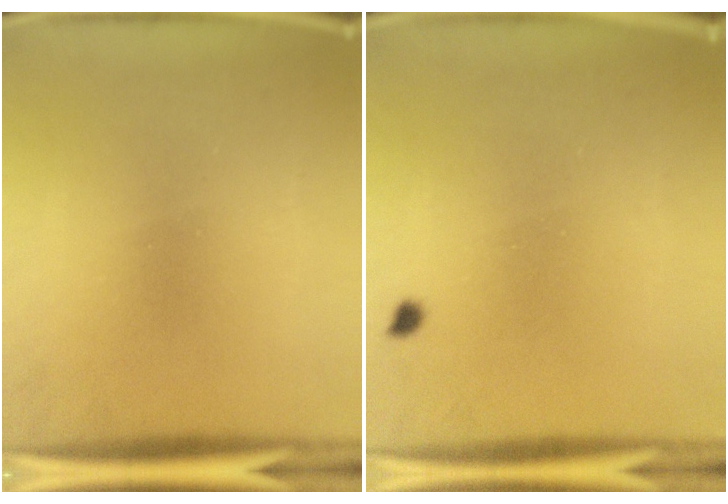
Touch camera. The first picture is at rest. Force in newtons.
{"total": 0.7}